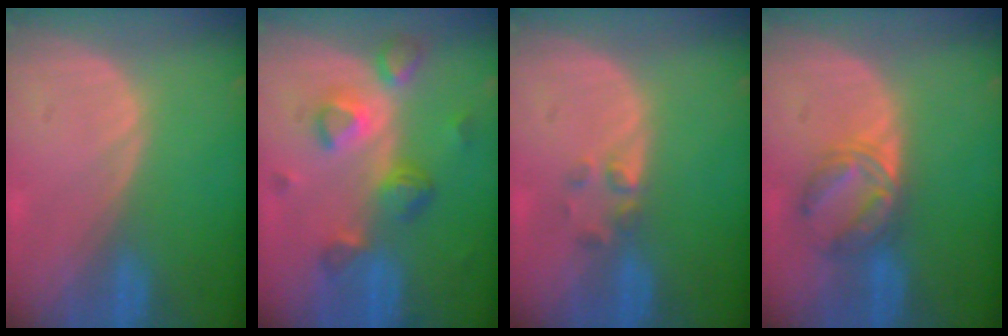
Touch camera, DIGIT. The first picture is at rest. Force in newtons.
{"total": 7.8, "press": 6.9, "slide": 3.6}
{"total": 2.0, "press": 1.9, "slide": 0.8}
{"total": 5.6, "press": 5.5, "slide": 1.1}